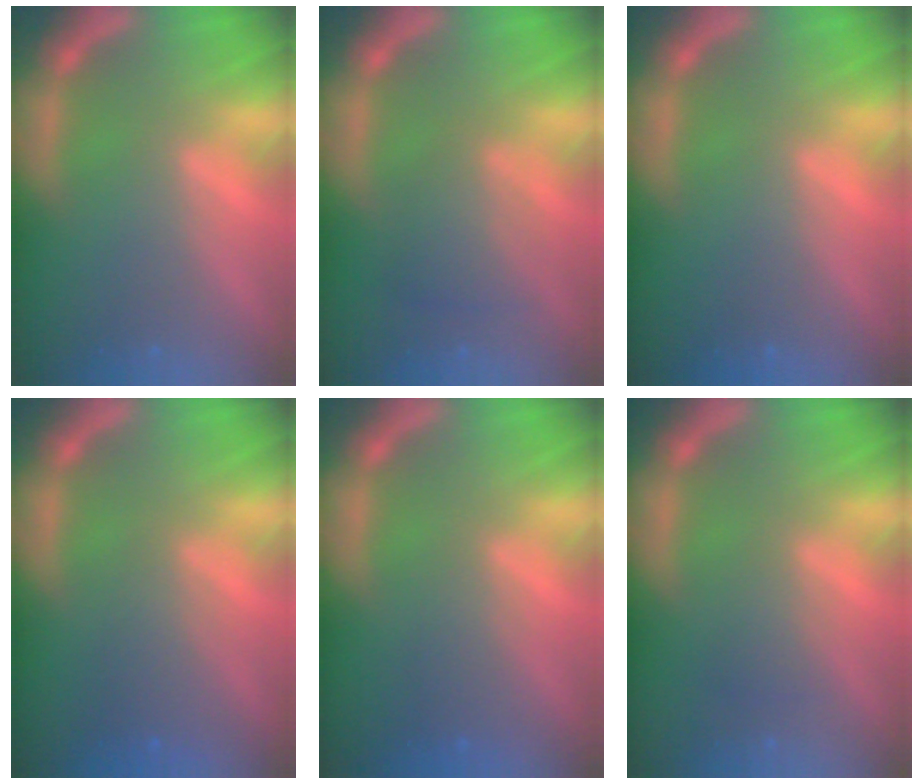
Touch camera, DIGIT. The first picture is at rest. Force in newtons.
{"total": 3.0}
{"total": 0.0}
{"total": 2.5}
{"total": 2.0}
{"total": 1.5}